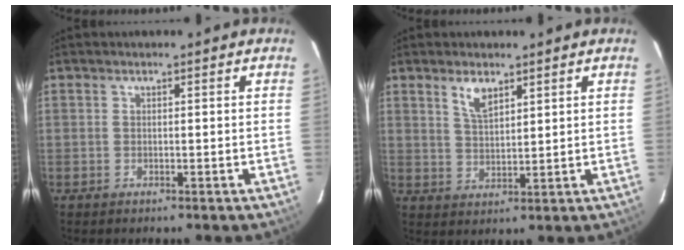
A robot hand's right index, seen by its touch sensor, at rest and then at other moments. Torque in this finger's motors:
{"motor_torque": [0.09, 0.04, 0.27, 0.03]}